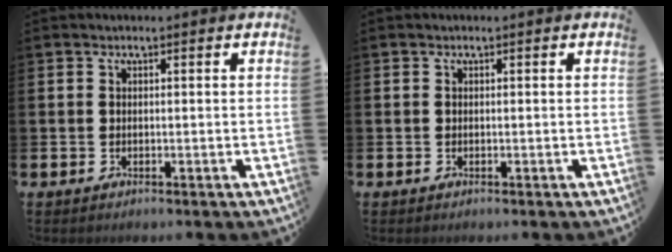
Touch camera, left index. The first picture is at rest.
{"total": 0.0}